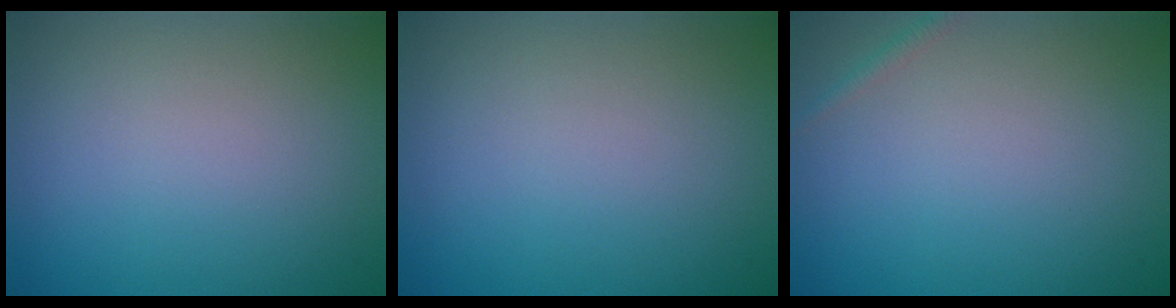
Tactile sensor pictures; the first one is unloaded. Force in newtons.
{"total": 0.0}
{"total": 0.7, "press": 0.7, "slide": 0.0}